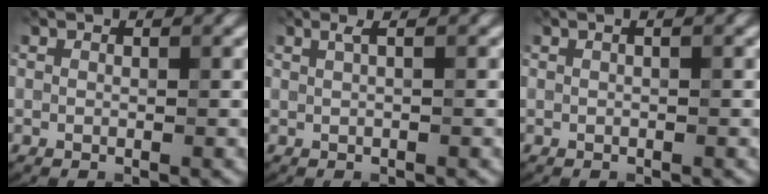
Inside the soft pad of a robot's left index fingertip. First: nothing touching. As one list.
[{"total": 1.1, "force": [0.4, 0.3, 1.0], "torque": [-0.012, 0.004, 0.001]}, {"total": 0.7, "force": [0.2, 0.1, 0.7], "torque": [-0.006, -0.001, 0.000]}]